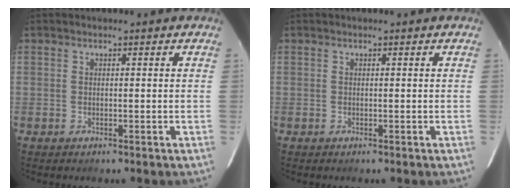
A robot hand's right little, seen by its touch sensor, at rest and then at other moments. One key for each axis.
{"total": 0.0}